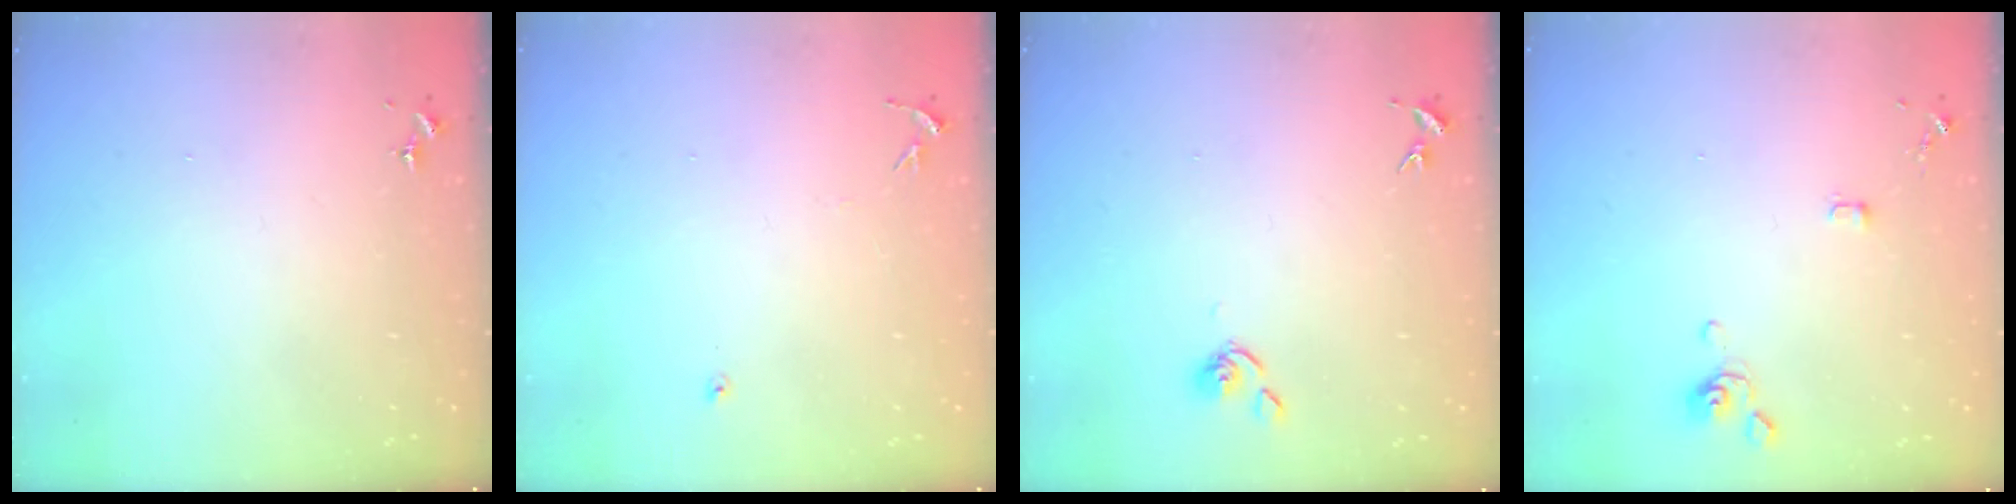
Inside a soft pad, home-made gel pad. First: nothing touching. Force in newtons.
{"total": 5.7, "press": 5.7, "slide": 0.7}
{"total": 3.9, "press": 3.8, "slide": 0.8}
{"total": 3.6, "press": 3.5, "slide": 0.8}